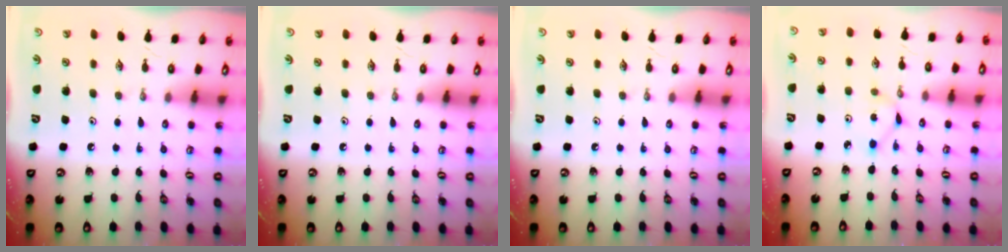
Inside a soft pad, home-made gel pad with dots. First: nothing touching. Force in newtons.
{"total": 0.0}
{"total": 0.0}
{"total": 2.3, "press": 2.3, "slide": 0.3}